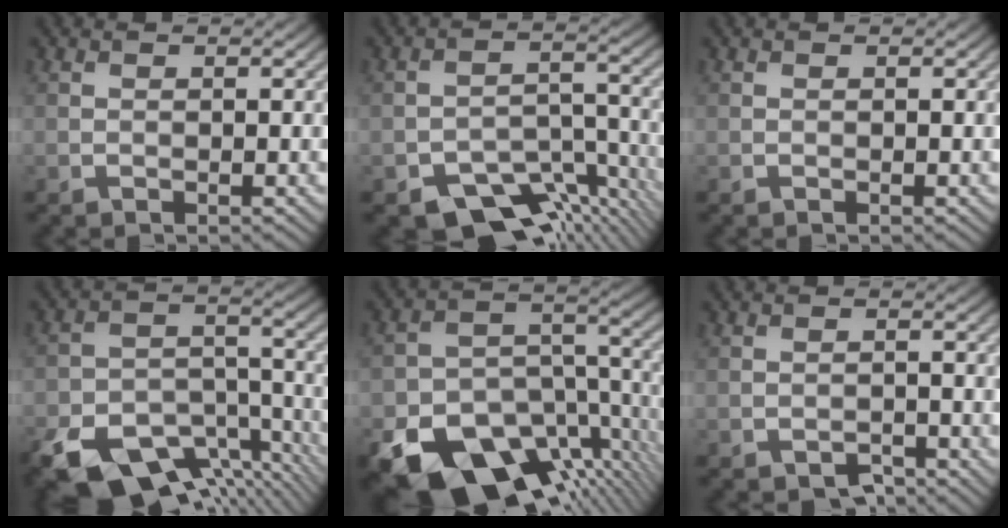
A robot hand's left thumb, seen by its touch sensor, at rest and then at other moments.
{"total": 9.3, "force": [-6.7, 4.6, 4.6], "torque": [-0.061, -0.013, -0.109]}
{"total": 0.0}
{"total": 15.1, "force": [-10.3, 7.5, 8.2], "torque": [-0.179, -0.029, -0.160]}
{"total": 18.0, "force": [-10.7, 10.4, 10.0], "torque": [-0.199, -0.056, -0.152]}
{"total": 1.6, "force": [-1.3, 0.7, 0.6], "torque": [-0.007, 0.000, -0.023]}